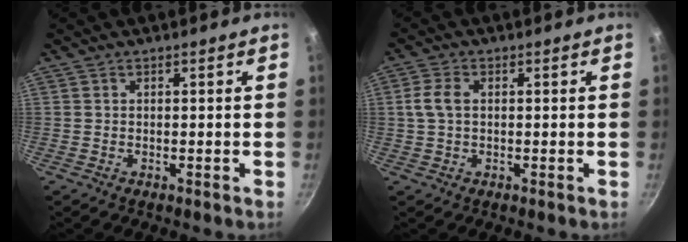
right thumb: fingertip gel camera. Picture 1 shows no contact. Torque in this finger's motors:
{"motor_torque": [-0.26, 0.27, 0.66, -0.03, 0.04]}